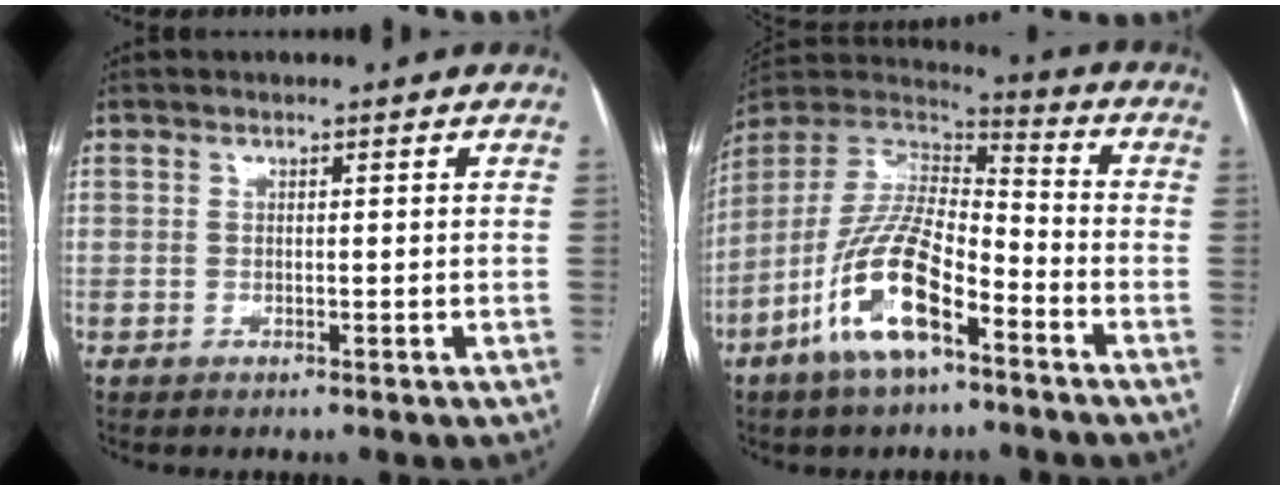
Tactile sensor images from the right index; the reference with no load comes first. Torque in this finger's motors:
{"motor_torque": [-0.15, -0.31, -0.06, -0.11]}